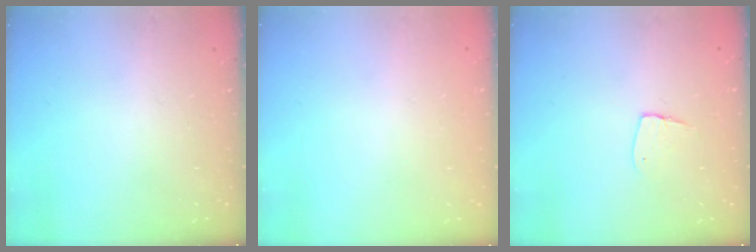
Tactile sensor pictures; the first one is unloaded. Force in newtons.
{"total": 0.0}
{"total": 4.6, "press": 4.6, "slide": 0.4}